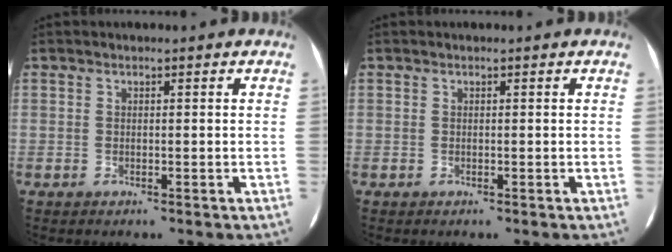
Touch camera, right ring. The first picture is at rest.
{"total": 0.0}